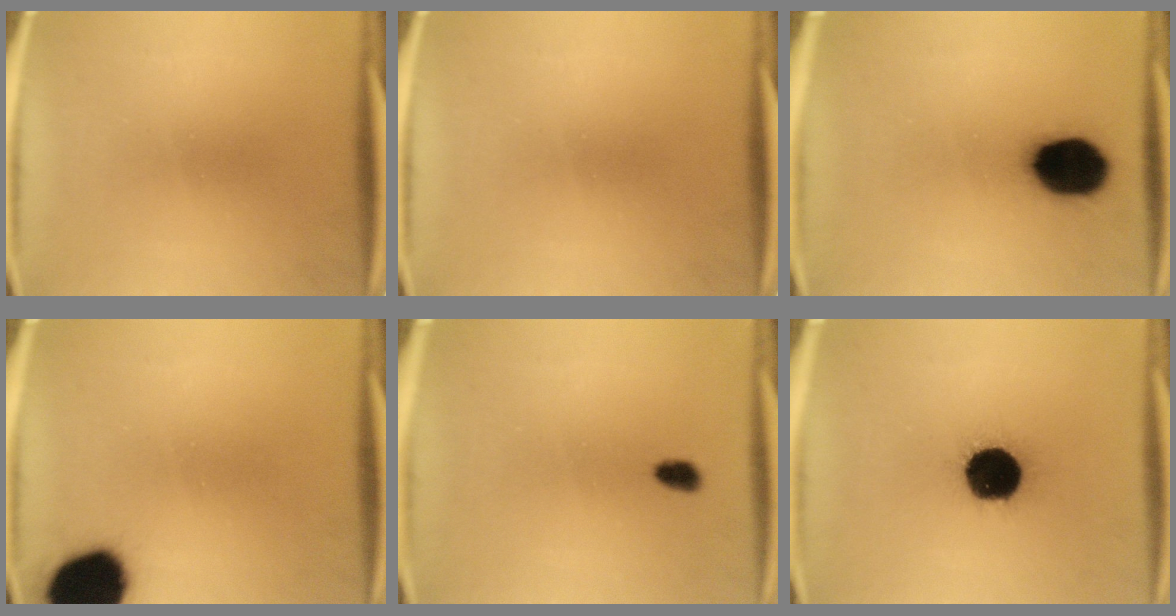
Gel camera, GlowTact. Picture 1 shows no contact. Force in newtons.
{"total": 0.0}
{"total": 15.1}
{"total": 17.8}
{"total": 2.2}
{"total": 18.7}